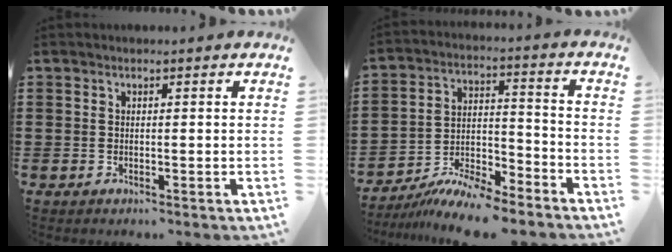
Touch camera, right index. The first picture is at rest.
{"total": 9.0, "force": [-8.3, 1.4, 3.2], "torque": [-0.058, 0.023, -0.161]}